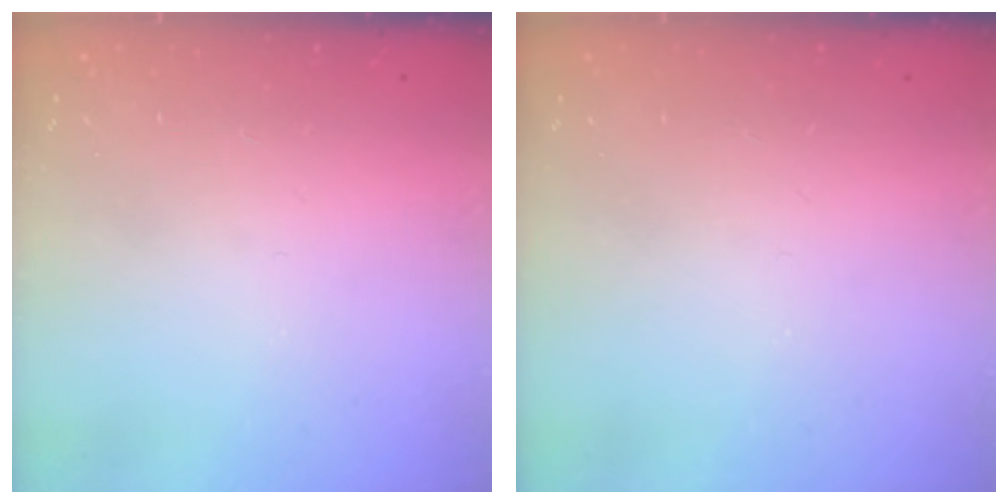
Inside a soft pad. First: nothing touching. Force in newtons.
{"total": 0.0}